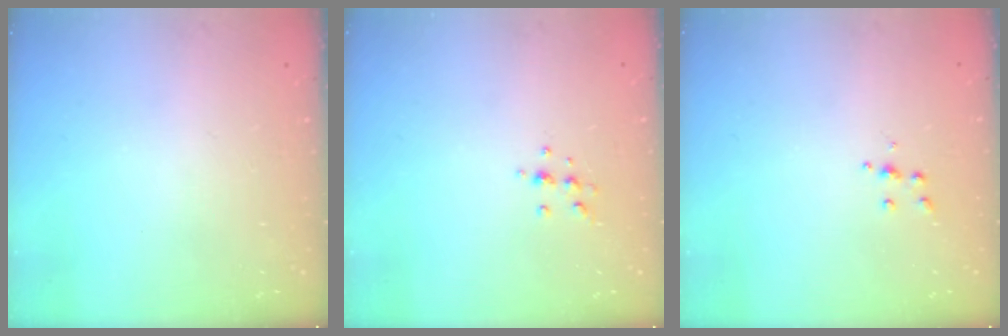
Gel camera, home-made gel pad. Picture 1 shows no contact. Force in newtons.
{"total": 6.2, "press": 6.1, "slide": 0.8}
{"total": 3.9, "press": 3.8, "slide": 0.4}